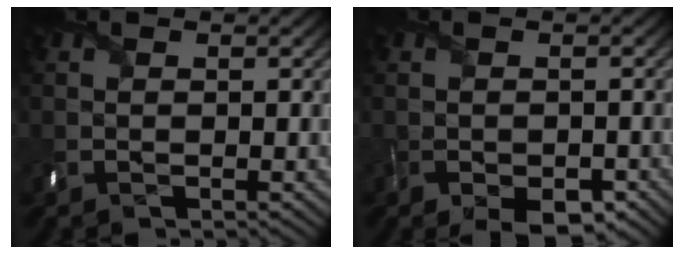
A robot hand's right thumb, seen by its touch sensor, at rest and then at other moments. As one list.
[{"total": 3.7, "force": [-2.3, 1.8, 2.3], "torque": [-0.043, -0.015, -0.040]}]